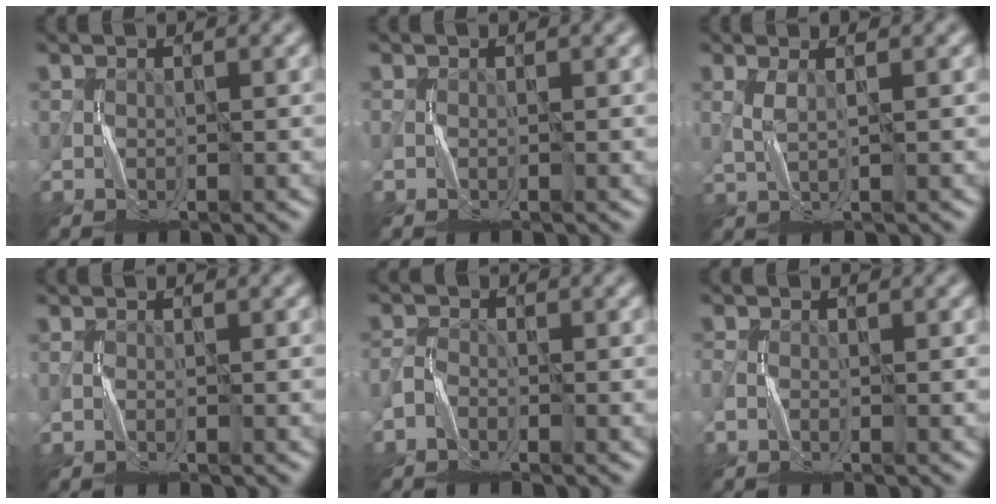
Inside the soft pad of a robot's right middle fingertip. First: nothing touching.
{"total": 0.0}
{"total": 1.2, "force": [0.3, 0.3, 1.2], "torque": [-0.027, 0.001, 0.007]}
{"total": 0.0}
{"total": 1.5, "force": [-1.3, 0.7, 0.3], "torque": [-0.006, 0.004, -0.030]}
{"total": 0.9, "force": [-0.6, 0.4, 0.5], "torque": [-0.012, -0.001, -0.013]}